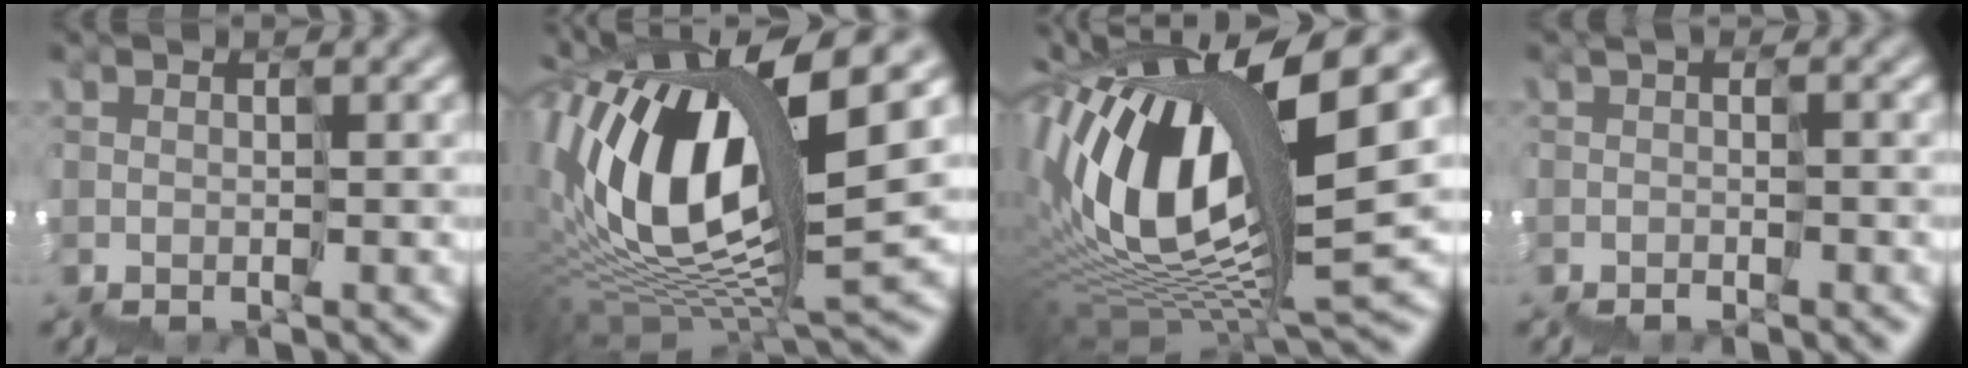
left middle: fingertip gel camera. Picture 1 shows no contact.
{"total": 12.8, "force": [5.4, 3.9, 10.9], "torque": [-0.224, 0.032, 0.095]}
{"total": 13.9, "force": [4.9, 3.6, 12.5], "torque": [-0.256, 0.034, 0.091]}
{"total": 1.0, "force": [-0.2, -0.6, -0.8], "torque": [0.013, 0.004, -0.003]}